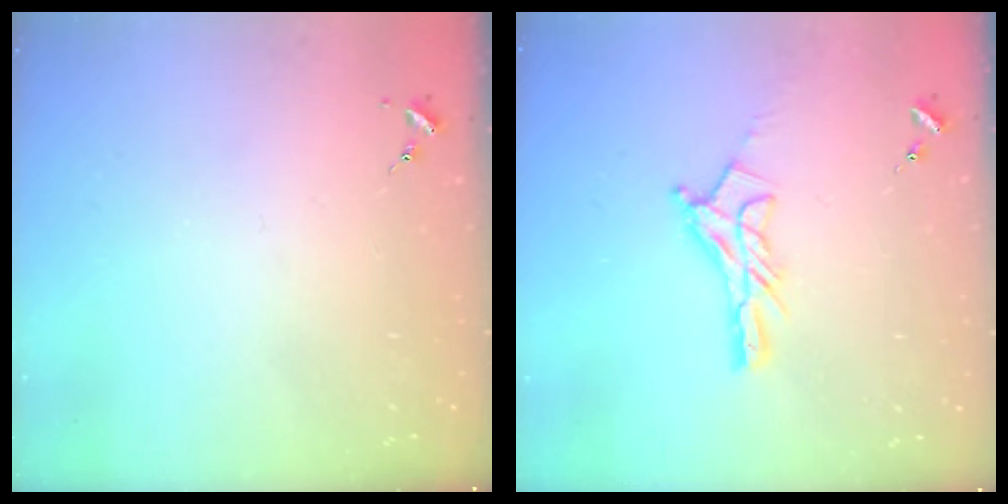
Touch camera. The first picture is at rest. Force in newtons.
{"total": 11.1, "press": 11.0, "slide": 0.8}